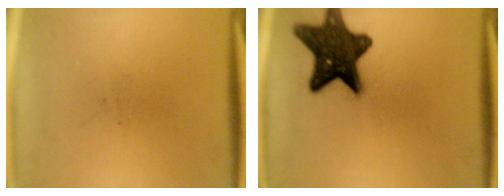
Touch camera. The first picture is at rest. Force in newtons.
{"total": 14.4}